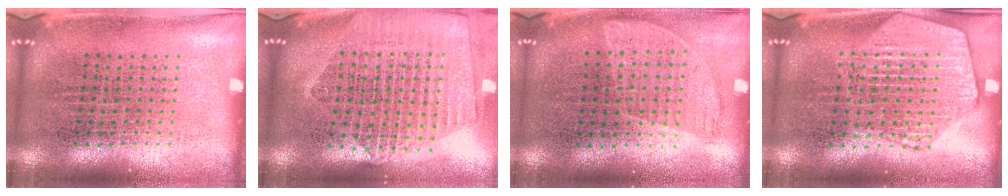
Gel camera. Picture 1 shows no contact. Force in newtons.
{"total": 2.3, "press": 2.1, "slide": 1.1}
{"total": 0.9, "press": 0.8, "slide": 0.5}
{"total": 2.0, "press": 2.0, "slide": 0.2}